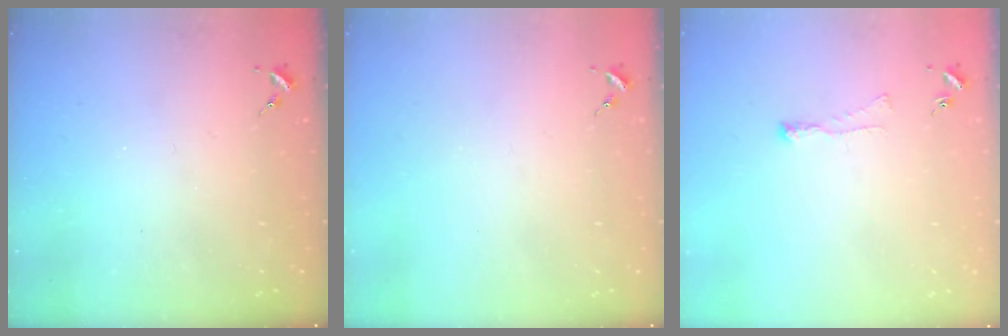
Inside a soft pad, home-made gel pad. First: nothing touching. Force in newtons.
{"total": 0.0}
{"total": 2.7, "press": 2.6, "slide": 0.7}